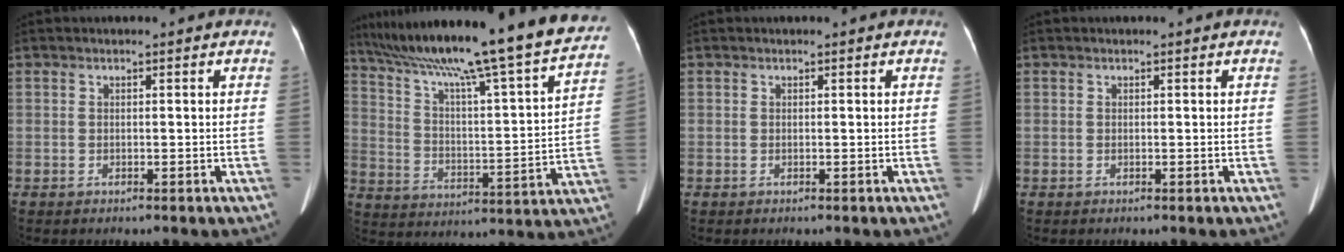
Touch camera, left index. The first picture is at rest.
{"total": 29.3, "force": [25.2, 0.5, 14.8], "torque": [-0.248, -0.045, 0.352]}
{"total": 0.0}
{"total": 0.0}